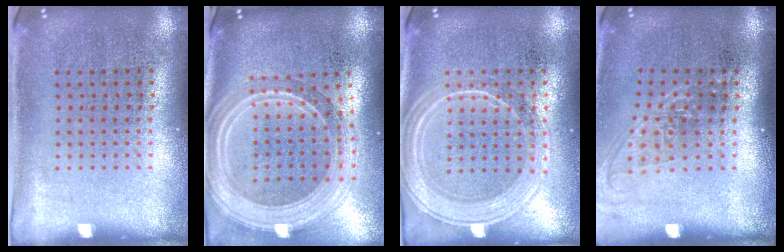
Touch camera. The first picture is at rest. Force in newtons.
{"total": 2.8, "press": 2.4, "slide": 1.6}
{"total": 1.9, "press": 1.8, "slide": 0.3}
{"total": 1.3, "press": 1.0, "slide": 0.8}